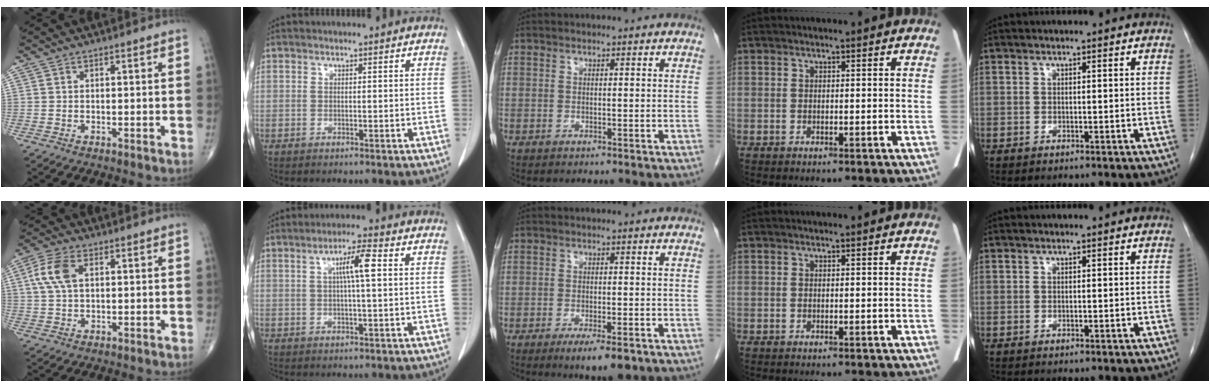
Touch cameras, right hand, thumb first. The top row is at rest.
{"thumb": {"total": 6.6, "force": [1.7, 3.6, 5.3], "torque": [-0.125, 0.013, 0.033]}, "index": {"total": 5.3, "force": [1.2, 0.2, 5.2], "torque": [-0.092, 0.007, 0.019]}, "middle": {"total": 5.3, "force": [-3.3, 1.1, 4.1], "torque": [-0.059, -0.011, -0.044]}}